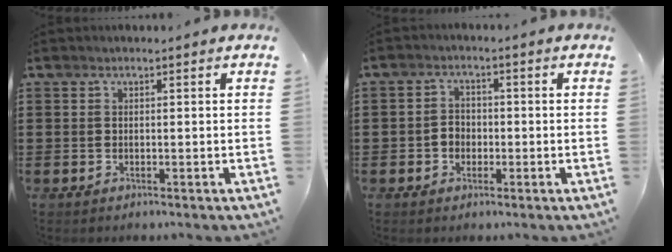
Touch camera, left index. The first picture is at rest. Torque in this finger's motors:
{"motor_torque": [0.48, 0.43, 0.24, 0.06]}